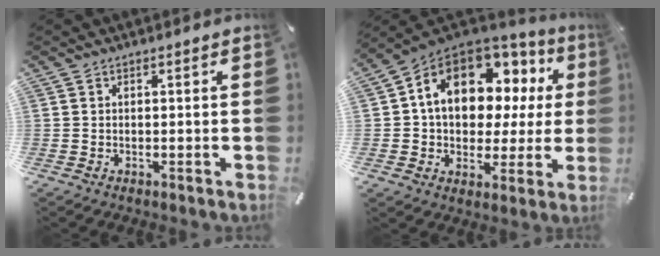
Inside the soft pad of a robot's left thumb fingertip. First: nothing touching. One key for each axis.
{"total": 14.6, "fx": 5.0, "fy": 10.4, "fz": 9.0, "tx": -0.152, "ty": -0.029, "tz": 0.091}